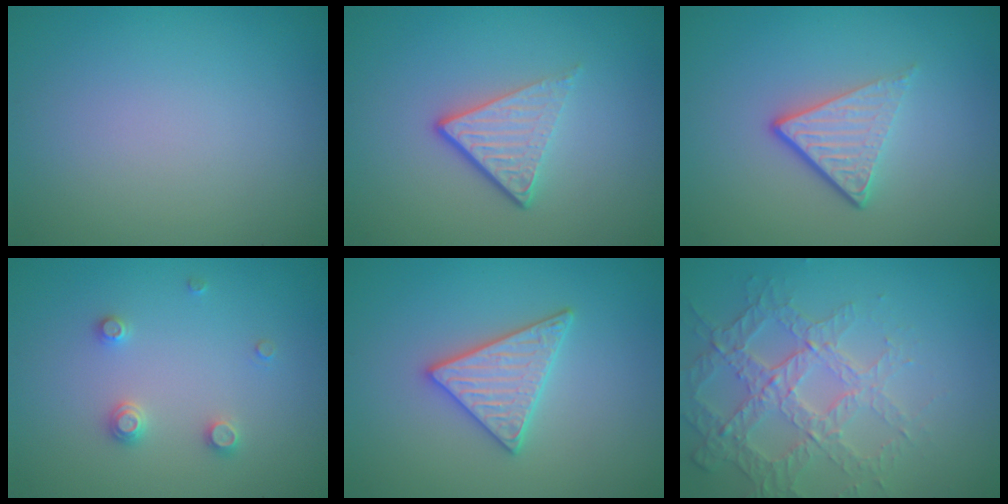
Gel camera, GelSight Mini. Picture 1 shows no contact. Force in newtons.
{"total": 3.9, "press": 2.5, "slide": 3.0}
{"total": 3.9, "press": 2.5, "slide": 3.0}
{"total": 1.8, "press": 1.7, "slide": 0.3}
{"total": 3.3, "press": 3.2, "slide": 0.6}
{"total": 3.9, "press": 3.8, "slide": 0.9}